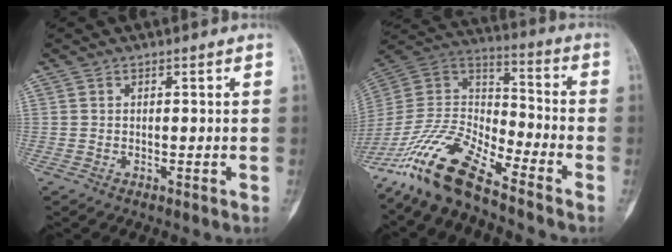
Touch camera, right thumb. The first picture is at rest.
{"total": 16.1, "force": [-12.5, 4.1, 9.2], "torque": [-0.175, 0.074, -0.246]}